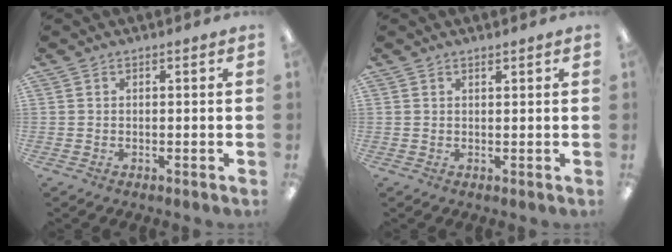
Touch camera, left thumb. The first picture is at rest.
{"total": 0.9, "force": [0.9, 0.0, 0.3], "torque": [-0.005, -0.001, 0.017]}